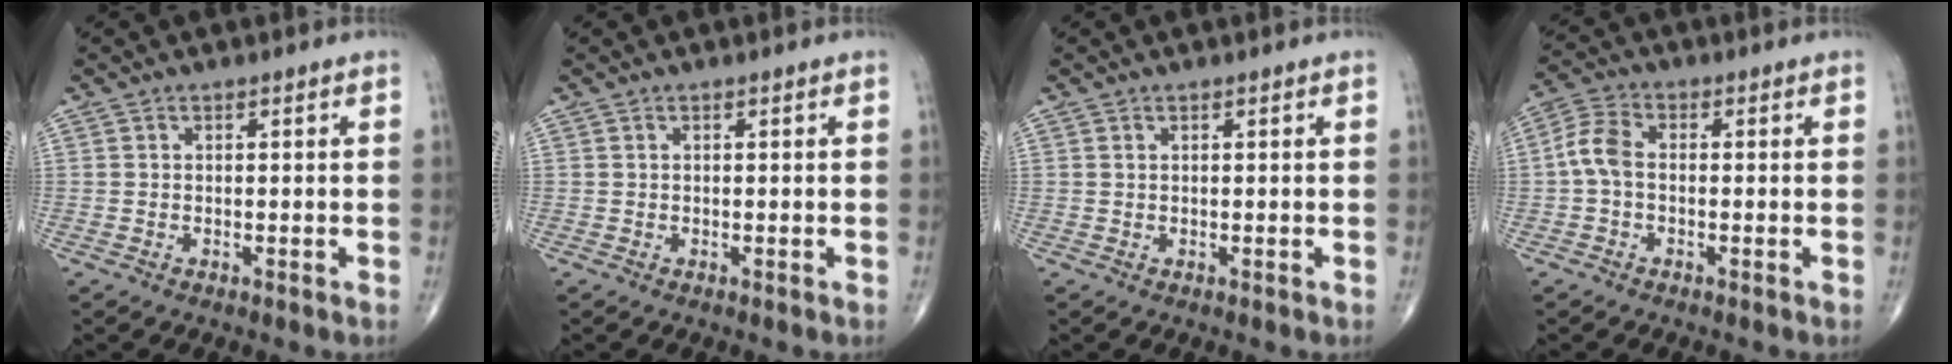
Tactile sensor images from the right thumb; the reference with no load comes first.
{"total": 0.0}
{"total": 0.0}
{"total": 5.4, "force": [-0.5, 3.3, 4.2], "torque": [-0.090, 0.015, -0.021]}